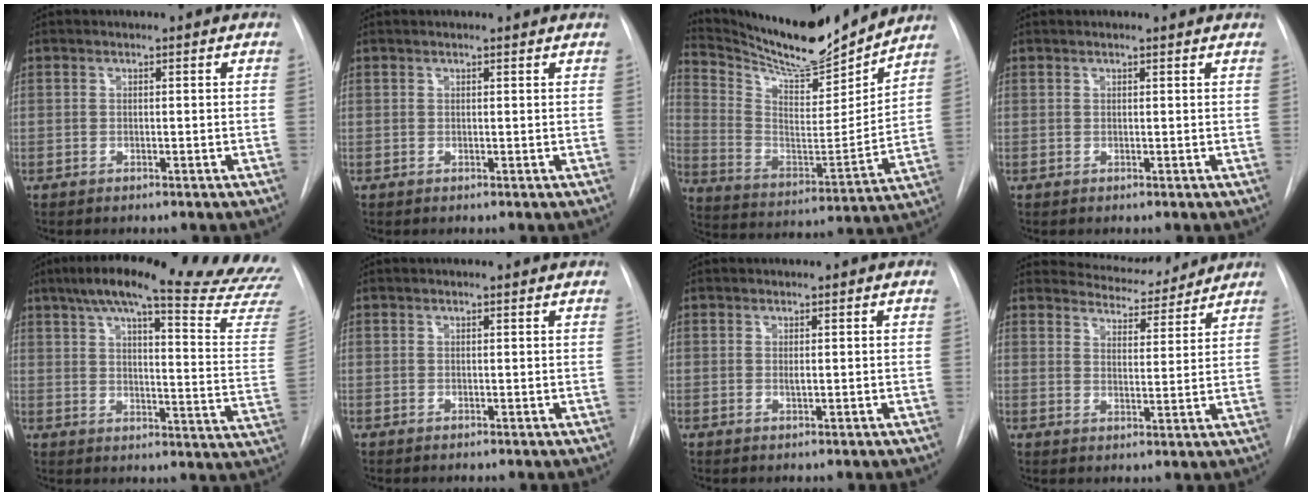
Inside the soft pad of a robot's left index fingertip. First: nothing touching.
{"total": 2.0, "force": [1.9, 0.1, 0.6], "torque": [-0.013, 0.015, 0.020]}
{"total": 18.9, "force": [17.7, 2.4, 6.3], "torque": [-0.129, -0.031, 0.290]}
{"total": 2.6, "force": [2.4, 0.2, 0.9], "torque": [-0.014, 0.017, 0.025]}
{"total": 30.0, "force": [26.4, 1.9, 14.2], "torque": [-0.181, -0.084, 0.311]}
{"total": 1.2, "force": [1.2, 0.0, 0.4], "torque": [-0.013, 0.011, 0.015]}
{"total": 0.5, "force": [0.2, 0.1, 0.5], "torque": [-0.012, -0.002, 0.004]}
{"total": 9.1, "force": [8.8, 2.0, 0.9], "torque": [-0.013, 0.000, 0.121]}